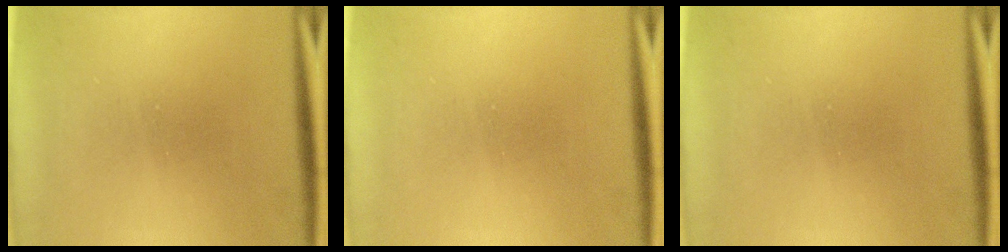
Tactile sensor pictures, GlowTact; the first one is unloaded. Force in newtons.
{"total": 0.0}
{"total": 0.0}